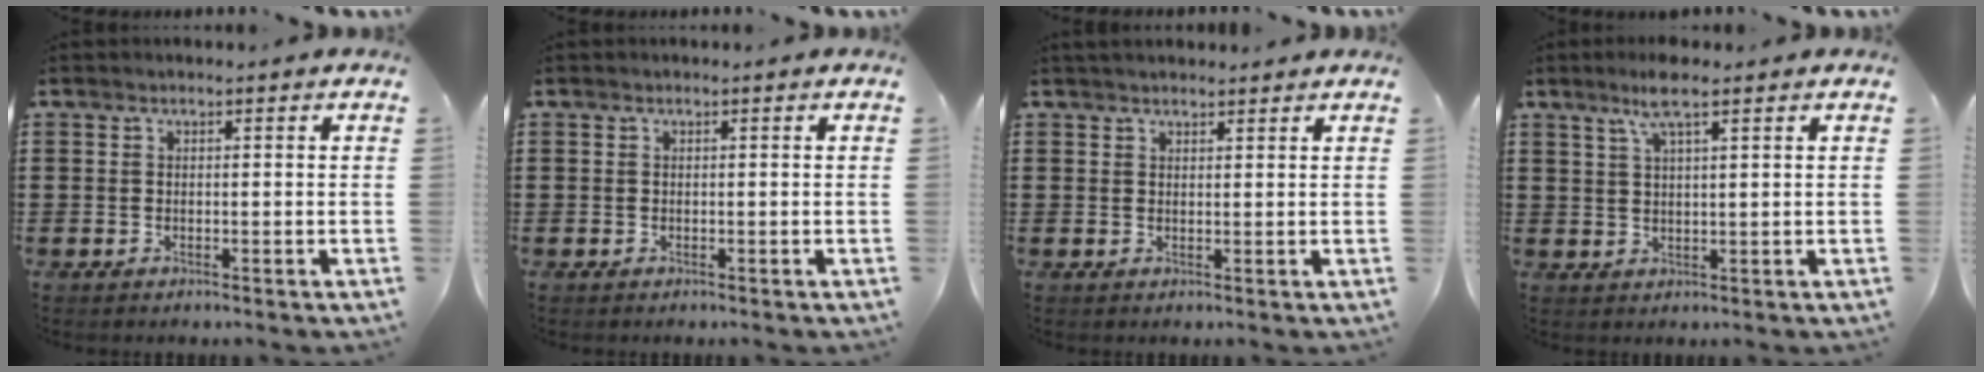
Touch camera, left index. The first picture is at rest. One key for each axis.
{"total": 0.0}
{"total": 1.6, "fx": 1.6, "fy": 0.4, "fz": 0.2, "tx": -0.007, "ty": 0.003, "tz": 0.031}
{"total": 5.3, "fx": 3.3, "fy": 0.7, "fz": 4.0, "tx": -0.086, "ty": 0.007, "tz": 0.058}